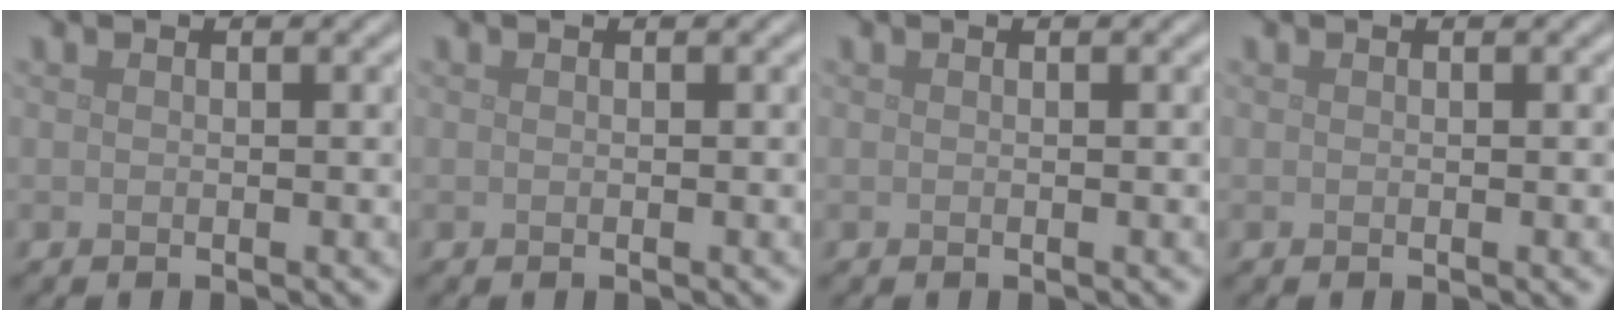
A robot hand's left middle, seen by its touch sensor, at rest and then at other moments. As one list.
[{"total": 0.0}, {"total": 0.0}, {"total": 0.0}]